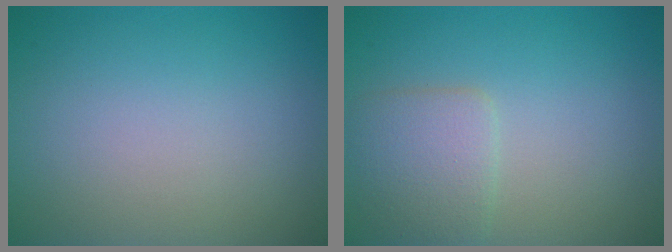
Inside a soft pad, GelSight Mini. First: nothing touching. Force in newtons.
{"total": 2.9, "press": 2.9, "slide": 0.0}